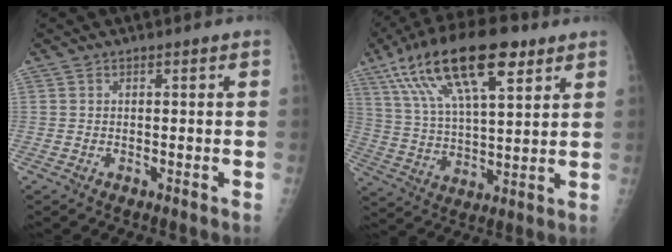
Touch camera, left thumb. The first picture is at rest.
{"total": 20.7, "force": [11.0, 7.5, 15.9], "torque": [-0.275, -0.008, 0.197]}